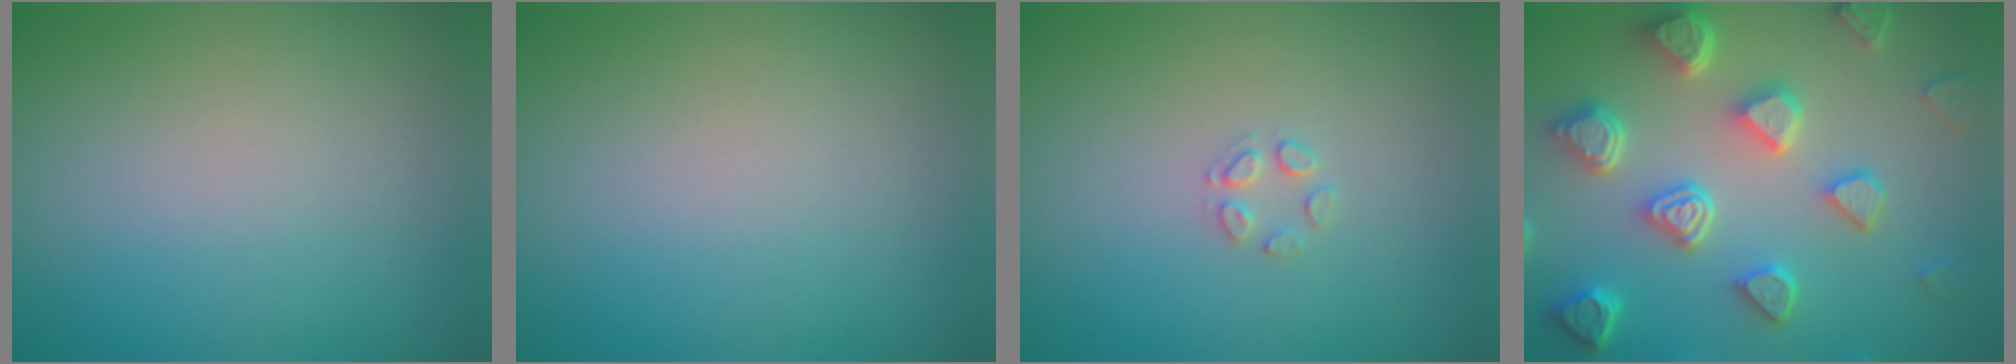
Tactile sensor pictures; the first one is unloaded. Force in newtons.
{"total": 0.0}
{"total": 1.2, "press": 1.2, "slide": 0.1}
{"total": 7.1, "press": 5.5, "slide": 4.4}